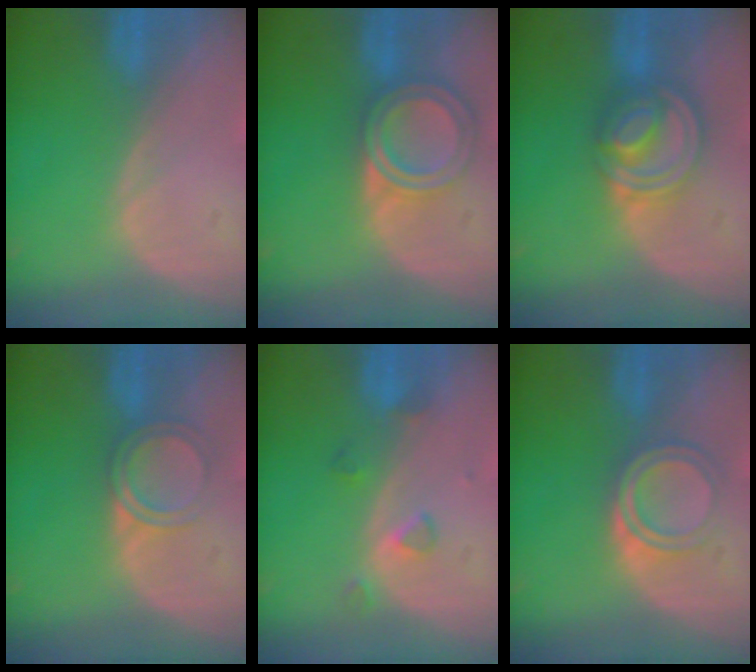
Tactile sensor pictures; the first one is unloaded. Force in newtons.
{"total": 6.8, "press": 6.1, "slide": 3.1}
{"total": 8.1, "press": 6.9, "slide": 4.3}
{"total": 3.7, "press": 3.6, "slide": 0.3}
{"total": 3.0, "press": 2.8, "slide": 0.9}
{"total": 4.4, "press": 4.4, "slide": 0.2}